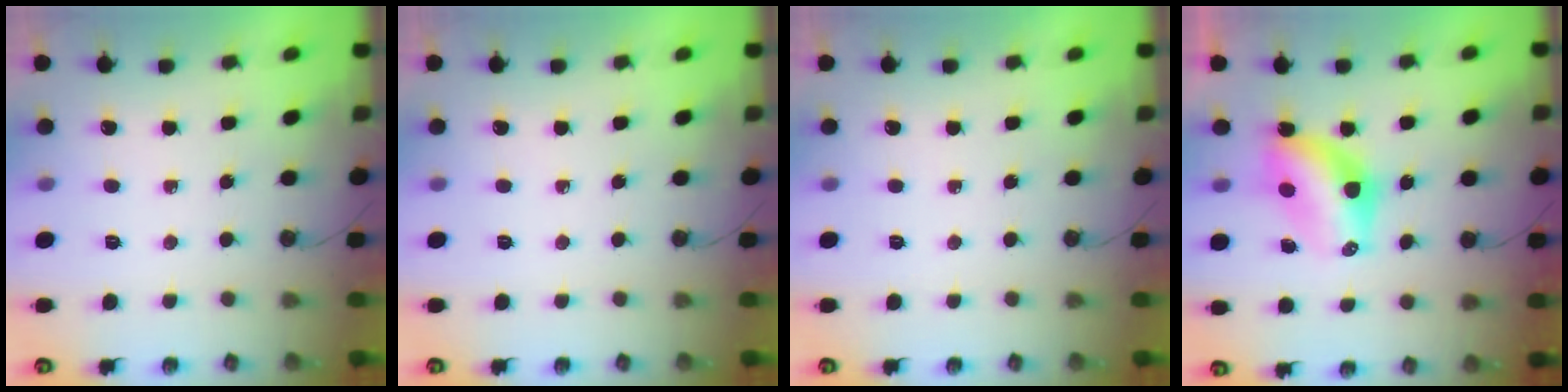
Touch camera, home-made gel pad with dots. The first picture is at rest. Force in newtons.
{"total": 0.0}
{"total": 0.0}
{"total": 7.2, "press": 7.1, "slide": 0.5}